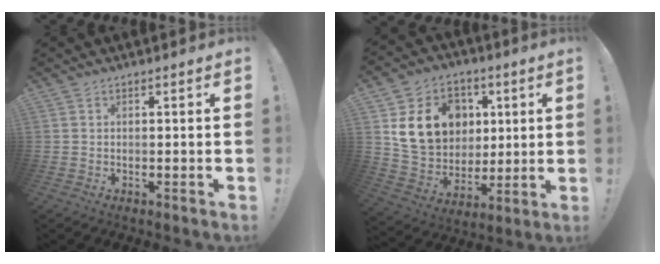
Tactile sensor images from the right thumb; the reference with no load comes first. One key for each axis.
{"total": 18.2, "fx": 6.0, "fy": 15.0, "fz": 8.4, "tx": -0.125, "ty": -0.013, "tz": 0.141}